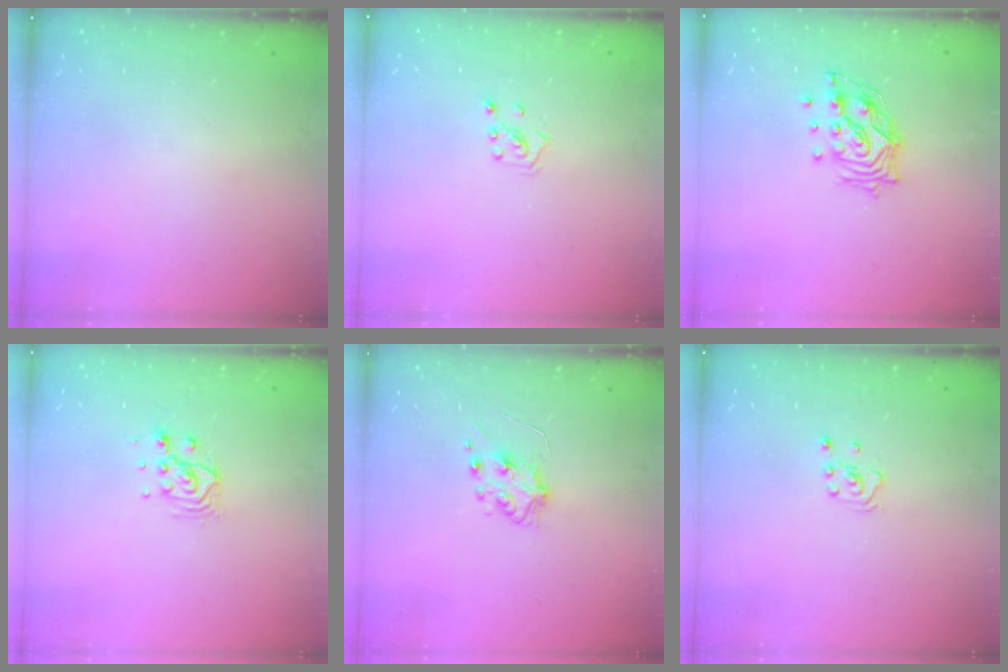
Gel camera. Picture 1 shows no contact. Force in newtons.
{"total": 2.8, "press": 2.8, "slide": 0.2}
{"total": 12.9, "press": 12.8, "slide": 1.2}
{"total": 7.6, "press": 7.6, "slide": 0.3}
{"total": 5.9, "press": 5.9, "slide": 0.9}
{"total": 2.8, "press": 2.6, "slide": 1.0}